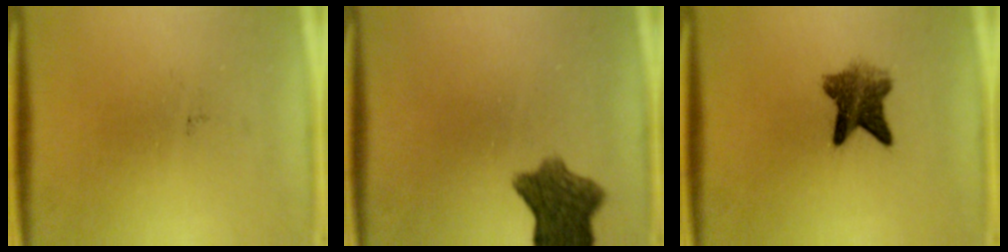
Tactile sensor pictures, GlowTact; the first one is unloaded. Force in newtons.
{"total": 8.1}
{"total": 6.3}